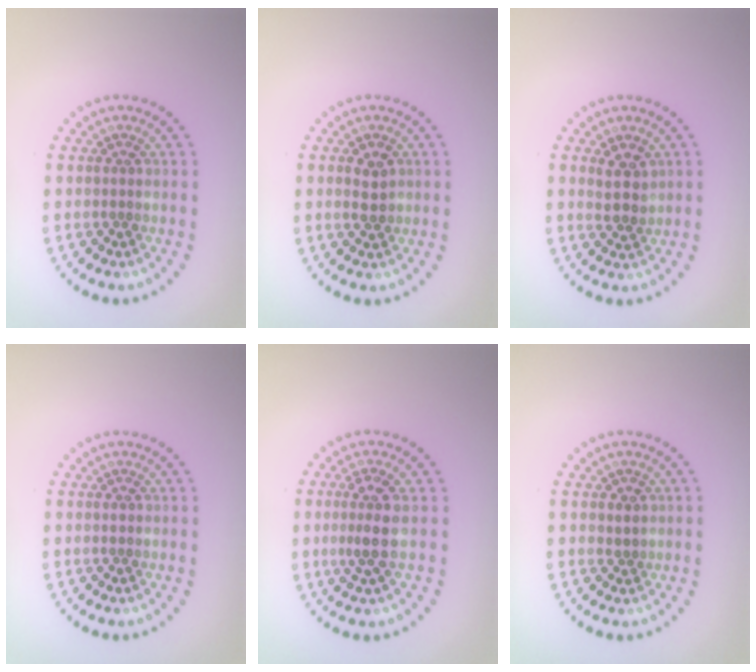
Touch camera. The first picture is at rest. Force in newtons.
{"total": 1.9, "press": 1.9, "slide": 0.2}
{"total": 2.4, "press": 2.1, "slide": 1.0}
{"total": 0.8, "press": 0.8, "slide": 0.0}
{"total": 2.6, "press": 2.4, "slide": 1.2}
{"total": 0.9, "press": 0.7, "slide": 0.5}